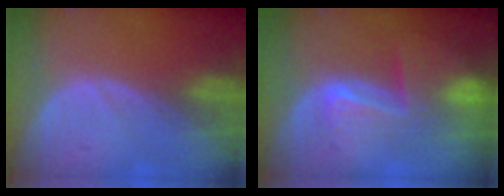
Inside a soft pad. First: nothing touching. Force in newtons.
{"total": 7.8, "press": 7.2, "slide": 3.1}